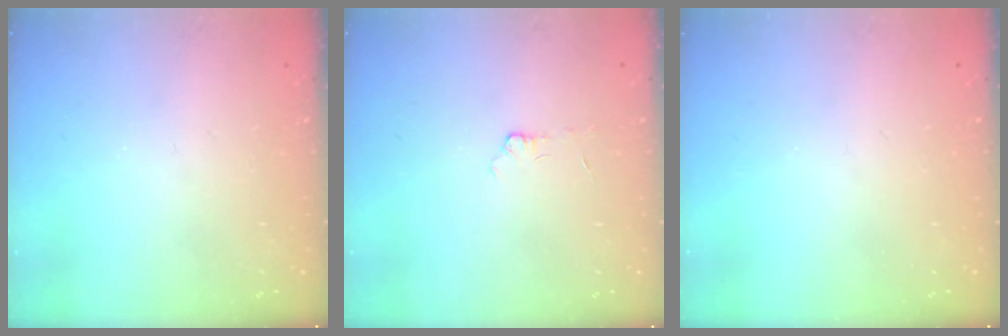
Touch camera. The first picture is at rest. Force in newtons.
{"total": 3.0, "press": 3.0, "slide": 0.2}
{"total": 0.0}